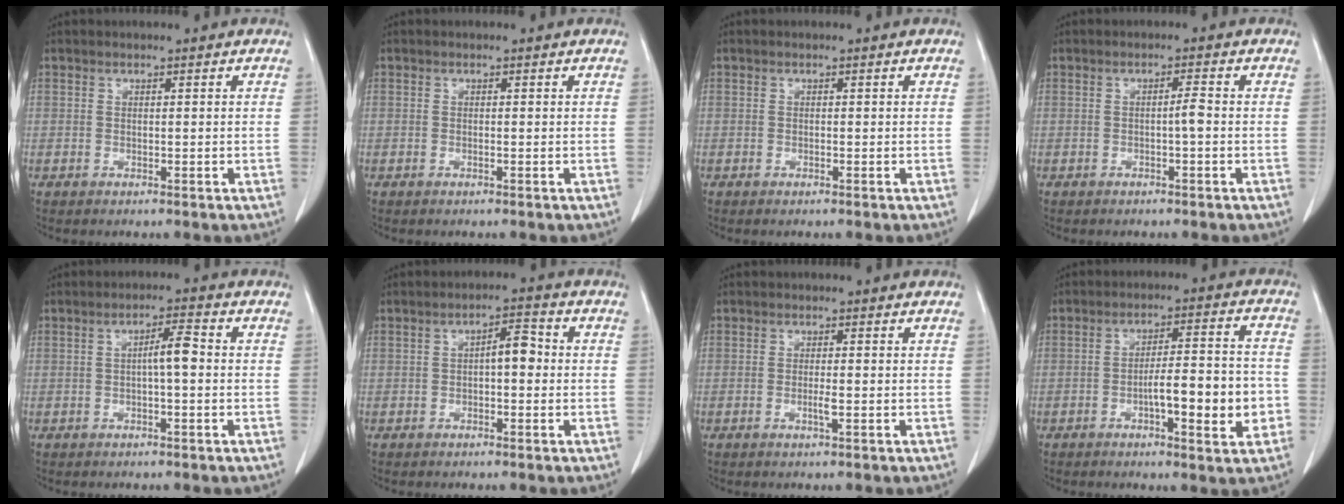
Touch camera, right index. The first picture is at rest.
{"total": 0.0}
{"total": 0.0}
{"total": 1.6, "force": [-0.4, 0.0, 1.6], "torque": [-0.022, 0.004, -0.006]}
{"total": 3.6, "force": [-0.1, 0.5, 3.6], "torque": [-0.056, 0.012, -0.002]}
{"total": 3.7, "force": [0.0, 1.1, 3.5], "torque": [-0.052, 0.018, -0.001]}
{"total": 1.6, "force": [-0.5, 0.0, 1.5], "torque": [-0.027, 0.000, -0.008]}
{"total": 10.4, "force": [-3.1, 1.9, 9.8], "torque": [-0.145, 0.016, -0.043]}